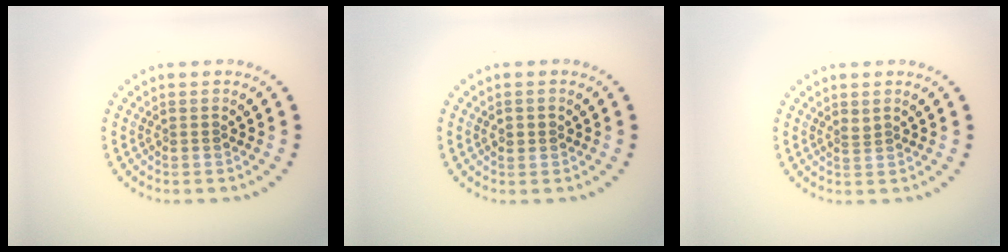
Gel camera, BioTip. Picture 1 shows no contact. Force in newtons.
{"total": 1.0, "press": 0.9, "slide": 0.4}
{"total": 0.9, "press": 0.5, "slide": 0.7}